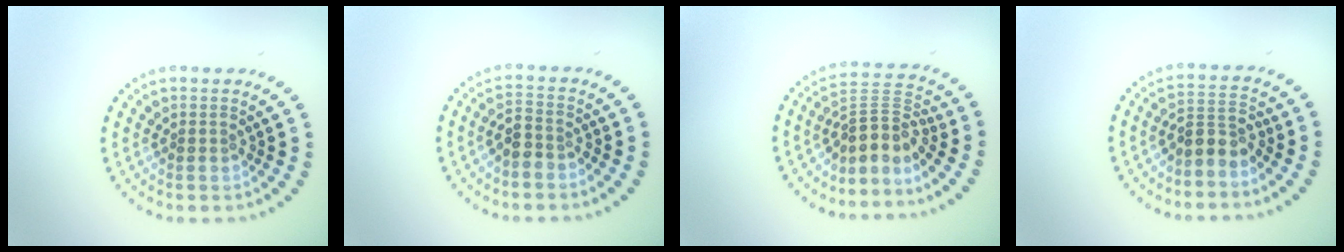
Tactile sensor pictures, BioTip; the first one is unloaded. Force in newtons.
{"total": 2.1, "press": 1.8, "slide": 1.1}
{"total": 3.5, "press": 2.4, "slide": 2.5}
{"total": 2.5, "press": 1.9, "slide": 1.6}